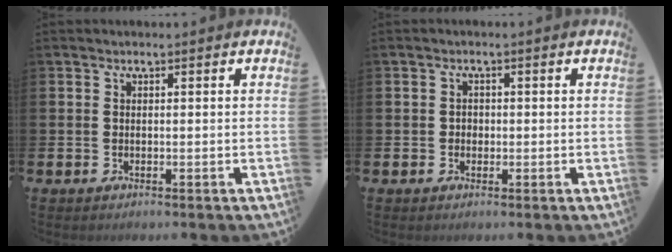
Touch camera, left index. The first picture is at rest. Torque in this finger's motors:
{"motor_torque": [-0.11, 0.17, 0.00, -0.01]}